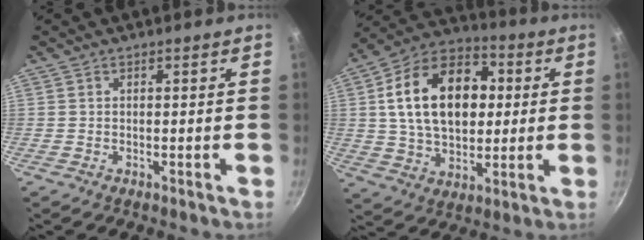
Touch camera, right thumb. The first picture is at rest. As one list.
[{"total": 21.3, "force": [3.3, 14.3, 15.5], "torque": [-0.230, 0.020, 0.045]}]